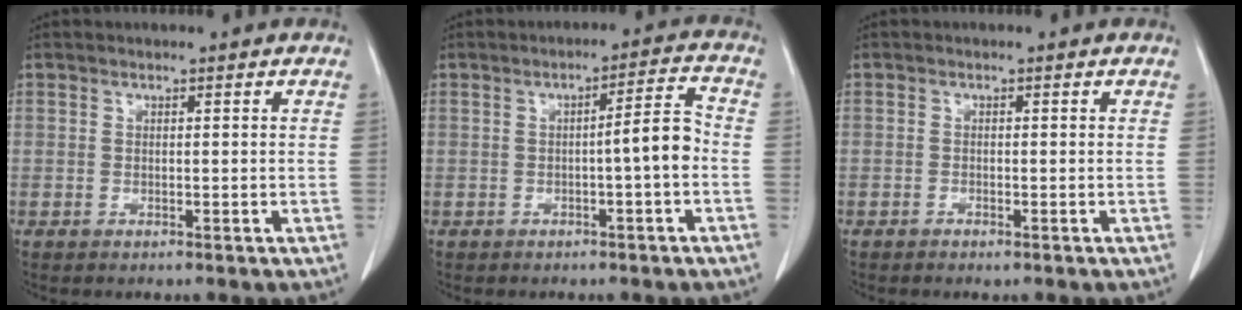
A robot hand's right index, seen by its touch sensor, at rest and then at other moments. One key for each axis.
{"total": 5.0, "fx": -1.2, "fy": 0.0, "fz": 4.8, "tx": -0.067, "ty": 0.013, "tz": -0.018}
{"total": 0.6, "fx": -0.5, "fy": 0.3, "fz": 0.4, "tx": -0.008, "ty": -0.001, "tz": -0.002}